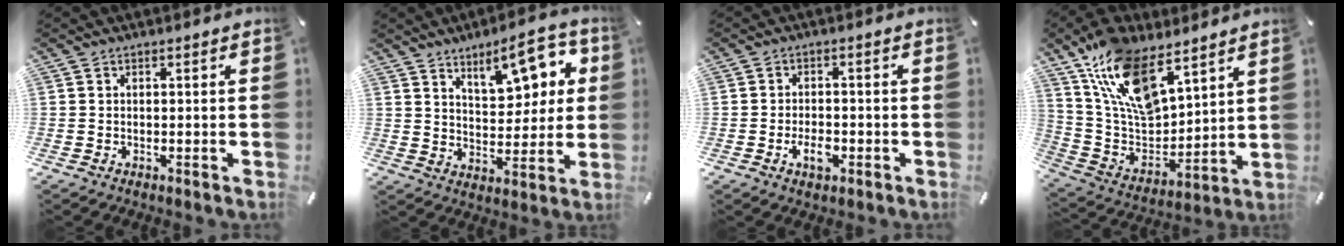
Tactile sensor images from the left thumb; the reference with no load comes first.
{"total": 12.6, "force": [7.8, 5.8, 7.9], "torque": [-0.096, -0.042, 0.132]}
{"total": 4.5, "force": [-1.8, 2.7, 3.1], "torque": [-0.057, 0.007, -0.030]}
{"total": 18.0, "force": [12.5, 8.4, 9.8], "torque": [-0.216, -0.073, 0.228]}